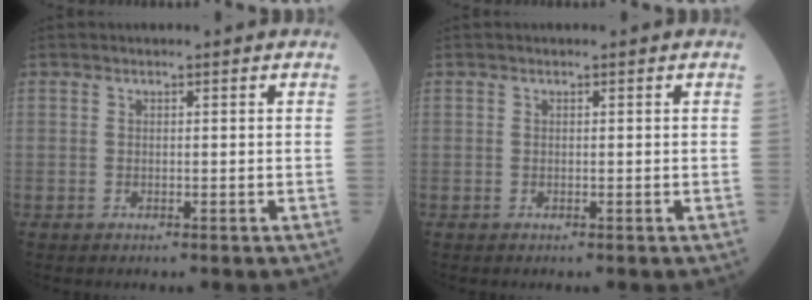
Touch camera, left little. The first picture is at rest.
{"total": 0.0}